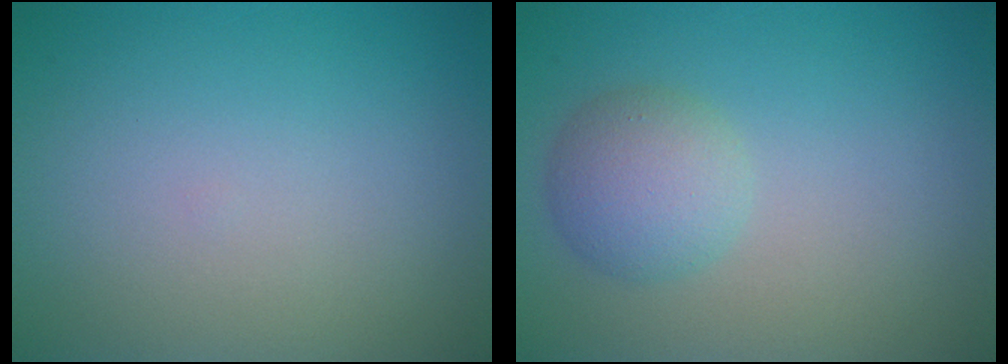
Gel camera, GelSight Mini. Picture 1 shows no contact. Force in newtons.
{"total": 3.2, "press": 3.2, "slide": 0.3}